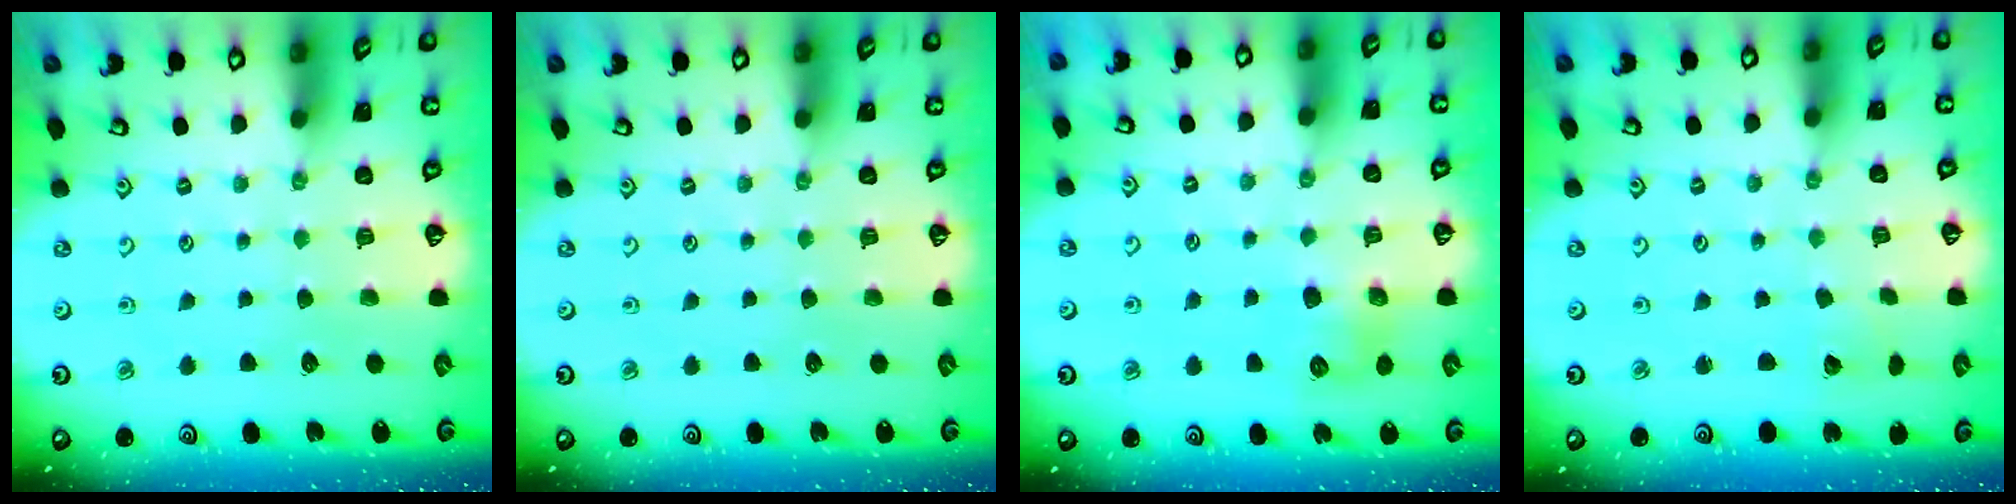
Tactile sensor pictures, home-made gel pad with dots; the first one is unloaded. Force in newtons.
{"total": 0.0}
{"total": 8.3, "press": 8.3, "slide": 0.5}
{"total": 1.9, "press": 1.9, "slide": 0.0}